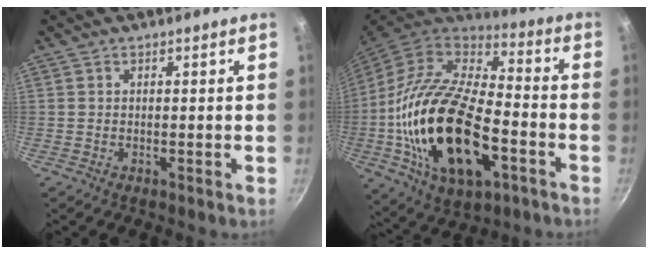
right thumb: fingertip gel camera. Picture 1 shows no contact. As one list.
[{"total": 28.5, "force": [-6.8, 14.9, 23.4], "torque": [-0.431, 0.017, -0.116]}]